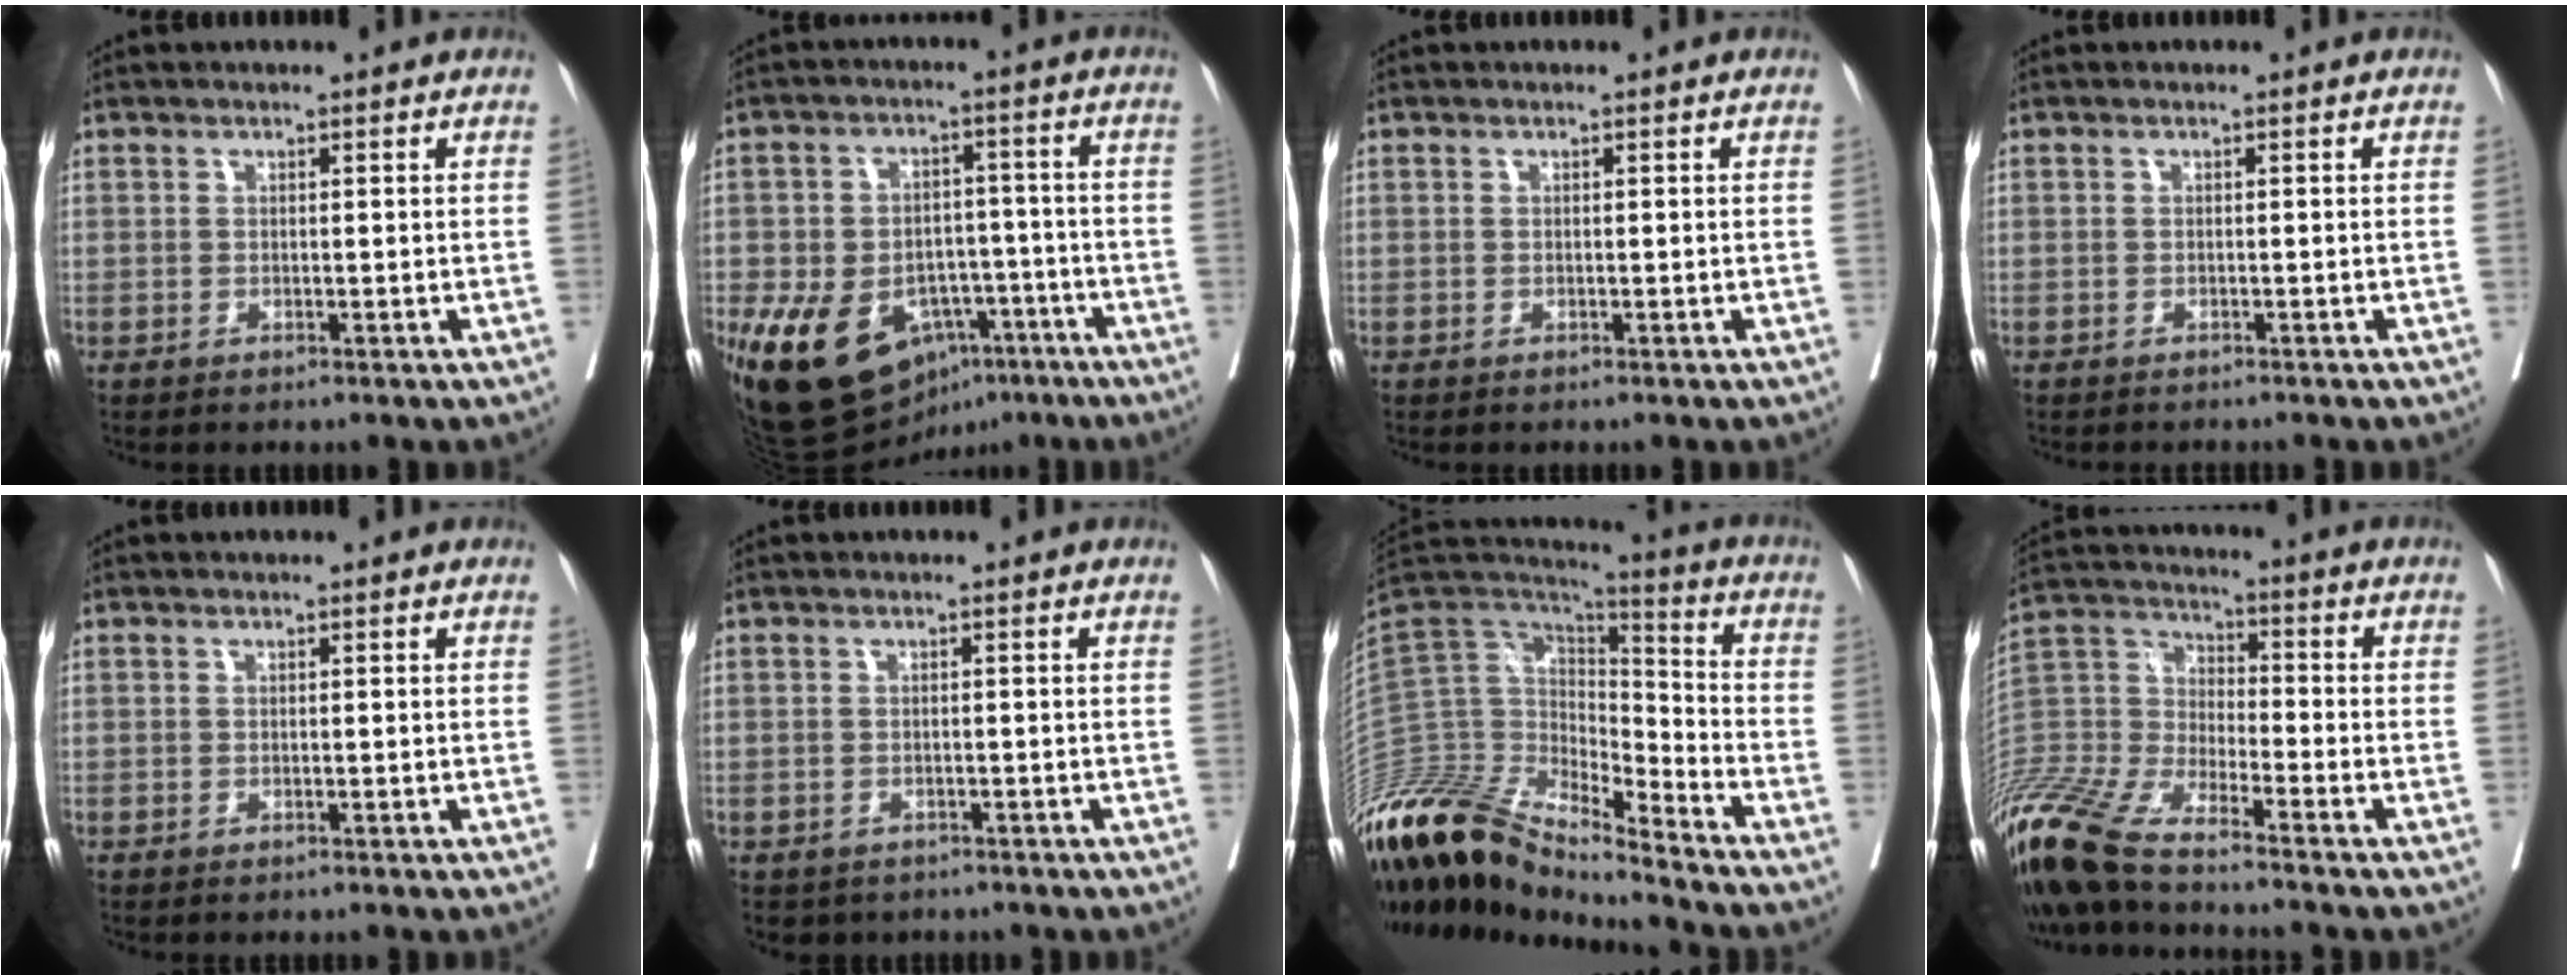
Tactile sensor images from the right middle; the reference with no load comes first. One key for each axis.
{"total": 18.4, "fx": -8.8, "fy": 11.7, "fz": 11.1, "tx": -0.213, "ty": 0.013, "tz": -0.123}
{"total": 0.0}
{"total": 2.3, "fx": -2.1, "fy": 0.4, "fz": 0.7, "tx": -0.009, "ty": -0.003, "tz": -0.026}
{"total": 0.0}
{"total": 3.5, "fx": -2.7, "fy": 2.2, "fz": 0.6, "tx": -0.004, "ty": 0.002, "tz": -0.034}
{"total": 21.6, "fx": -18.1, "fy": 5.1, "fz": 10.6, "tx": -0.220, "ty": 0.026, "tz": -0.337}
{"total": 16.6, "fx": -13.6, "fy": 2.7, "fz": 9.1, "tx": -0.207, "ty": -0.021, "tz": -0.273}